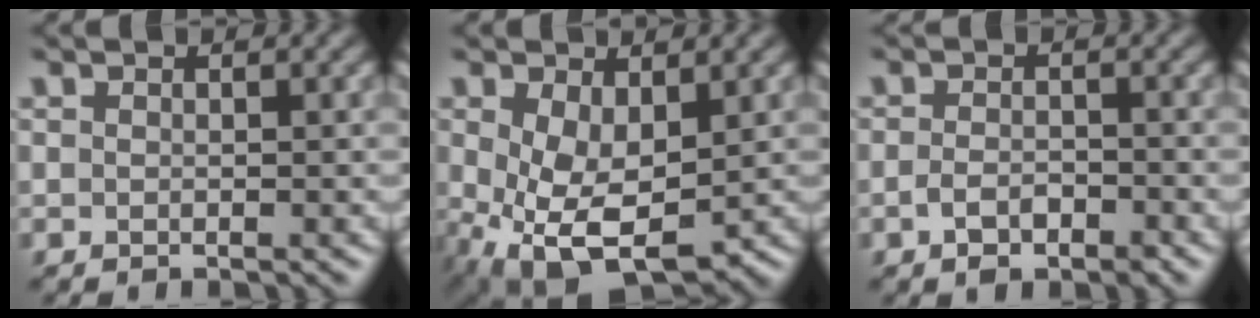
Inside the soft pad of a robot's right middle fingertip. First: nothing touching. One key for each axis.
{"total": 7.2, "fx": -0.7, "fy": 4.2, "fz": 5.7, "tx": -0.134, "ty": -0.022, "tz": 0.003}
{"total": 2.1, "fx": -1.1, "fy": 1.1, "fz": 1.5, "tx": -0.027, "ty": 0.002, "tz": -0.019}